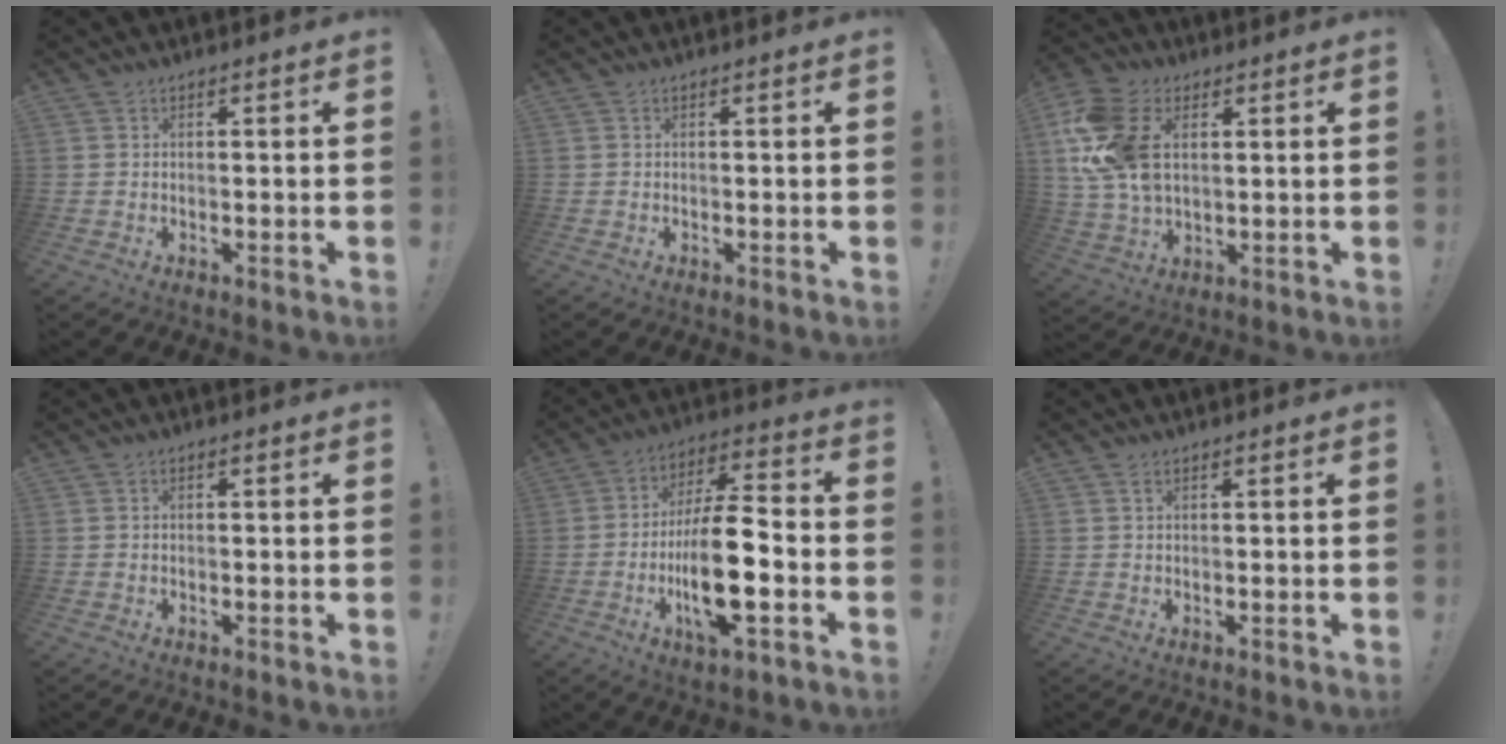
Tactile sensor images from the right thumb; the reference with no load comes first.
{"total": 0.0}
{"total": 17.5, "force": [4.7, 11.7, 12.2], "torque": [-0.255, -0.009, 0.087]}
{"total": 0.6, "force": [-0.3, 0.3, 0.4], "torque": [-0.011, 0.003, -0.005]}
{"total": 17.3, "force": [-4.4, 5.6, 15.8], "torque": [-0.293, 0.011, -0.075]}
{"total": 0.9, "force": [0.5, 0.4, 0.6], "torque": [-0.013, 0.000, 0.010]}